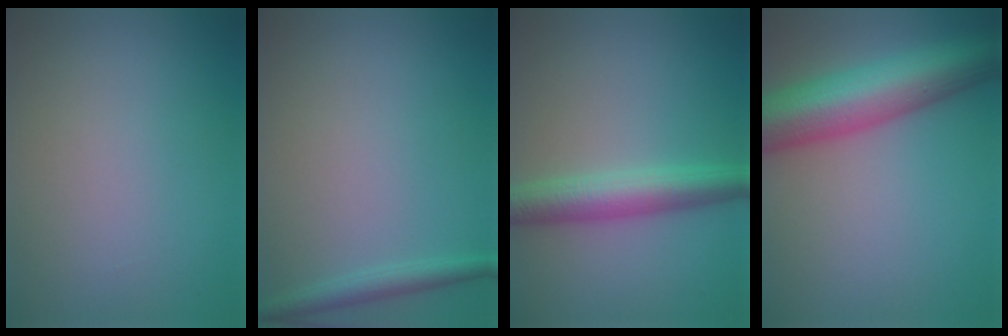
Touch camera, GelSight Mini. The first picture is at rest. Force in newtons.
{"total": 1.8, "press": 1.8, "slide": 0.1}
{"total": 4.6, "press": 4.6, "slide": 0.0}
{"total": 10.1, "press": 10.1, "slide": 0.3}